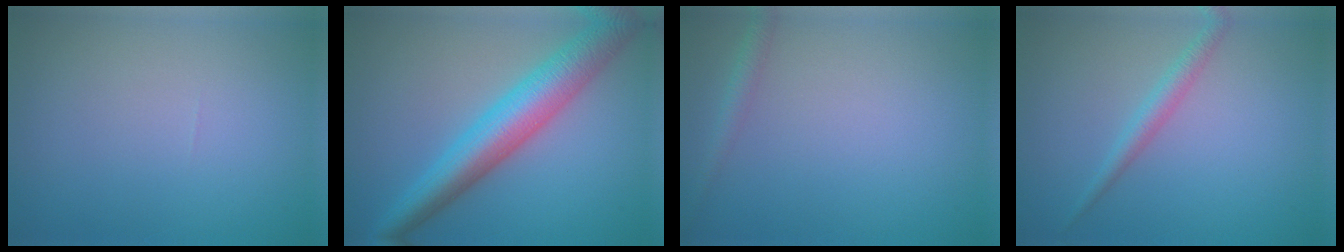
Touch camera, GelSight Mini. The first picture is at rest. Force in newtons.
{"total": 7.2, "press": 7.2, "slide": 0.1}
{"total": 1.4, "press": 1.4, "slide": 0.1}
{"total": 1.8, "press": 1.8, "slide": 0.1}